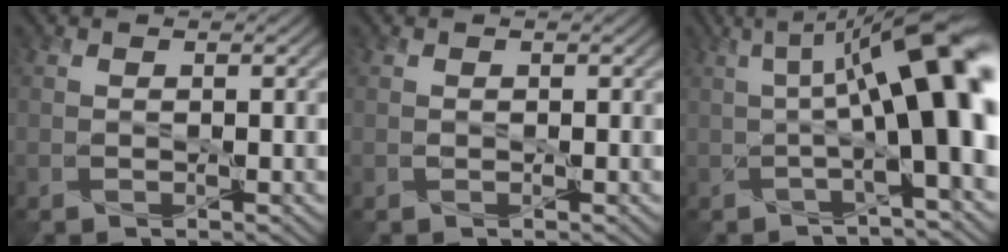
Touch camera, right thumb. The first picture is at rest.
{"total": 0.0}
{"total": 12.1, "force": [0.2, 2.2, 11.9], "torque": [-0.169, 0.026, -0.001]}